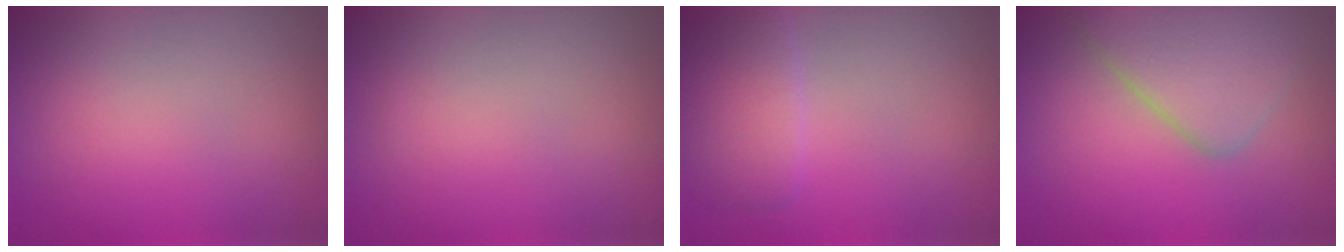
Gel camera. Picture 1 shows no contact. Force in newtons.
{"total": 0.0}
{"total": 3.0, "press": 3.0, "slide": 0.1}
{"total": 5.4, "press": 5.4, "slide": 0.4}